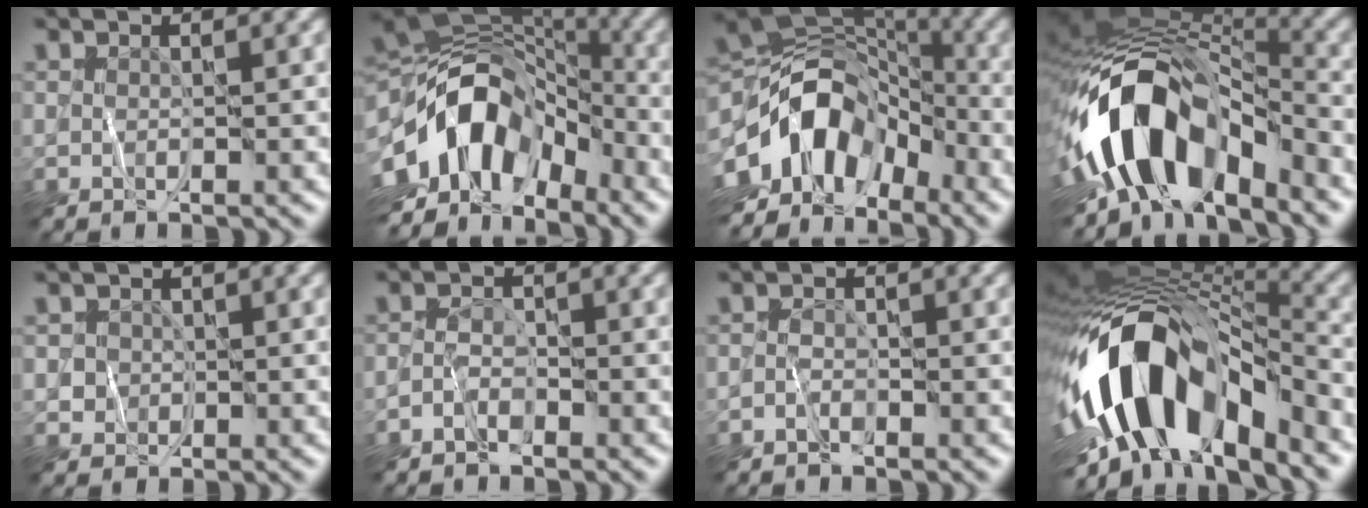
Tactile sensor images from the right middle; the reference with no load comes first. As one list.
[{"total": 12.2, "force": [-4.2, 7.9, 8.3], "torque": [-0.139, 0.019, -0.091]}, {"total": 11.0, "force": [-4.5, 7.4, 6.9], "torque": [-0.112, 0.015, -0.095]}, {"total": 13.1, "force": [-5.7, 7.2, 9.3], "torque": [-0.163, -0.001, -0.106]}, {"total": 1.4, "force": [0.1, 1.4, -0.1], "torque": [0.021, 0.004, -0.005]}, {"total": 1.4, "force": [-1.1, 0.7, 0.6], "torque": [-0.011, 0.008, -0.026]}, {"total": 0.8, "force": [-0.7, 0.4, 0.2], "torque": [-0.002, 0.005, -0.018]}, {"total": 15.0, "force": [-4.6, 7.7, 11.9], "torque": [-0.207, 0.010, -0.083]}]